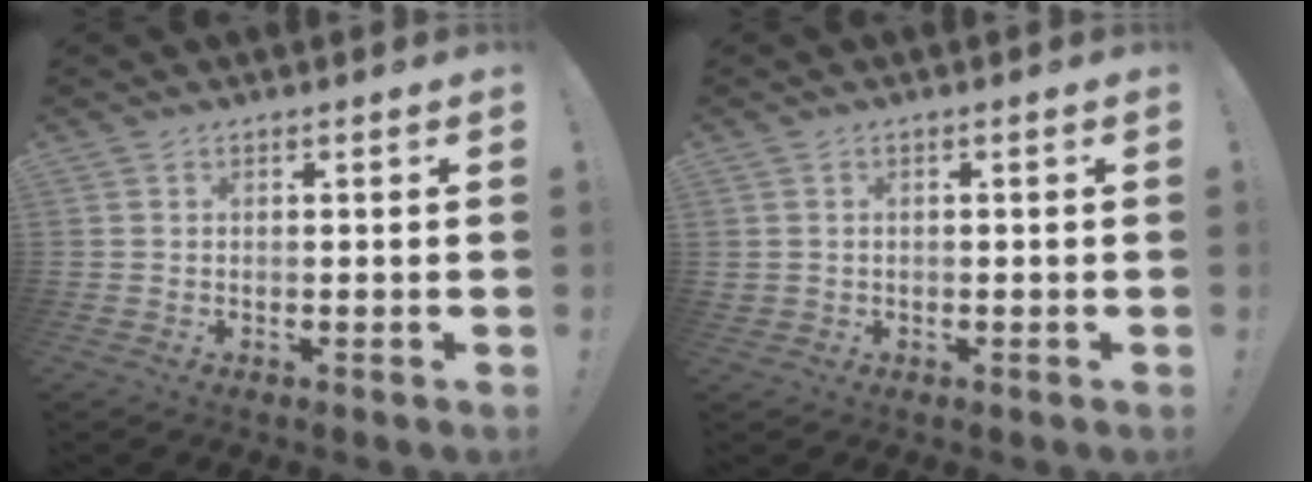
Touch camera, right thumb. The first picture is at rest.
{"total": 2.2, "force": [0.6, 2.0, 0.7], "torque": [-0.013, -0.006, 0.010]}